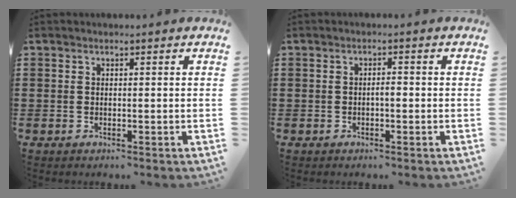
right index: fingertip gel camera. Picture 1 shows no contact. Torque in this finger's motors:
{"motor_torque": [0.42, -0.36, 0.03, 0.03]}